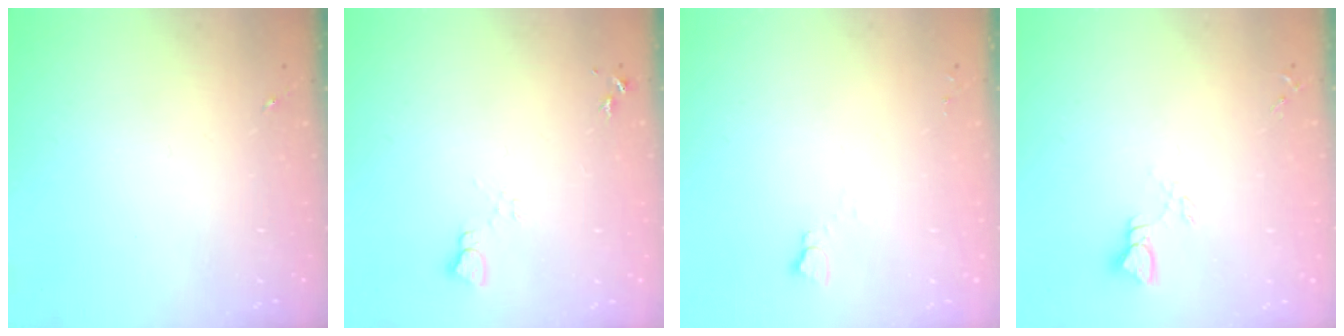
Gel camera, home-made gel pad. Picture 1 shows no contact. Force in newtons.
{"total": 3.7, "press": 3.7, "slide": 0.4}
{"total": 2.7, "press": 2.7, "slide": 0.3}
{"total": 2.8, "press": 2.8, "slide": 0.2}